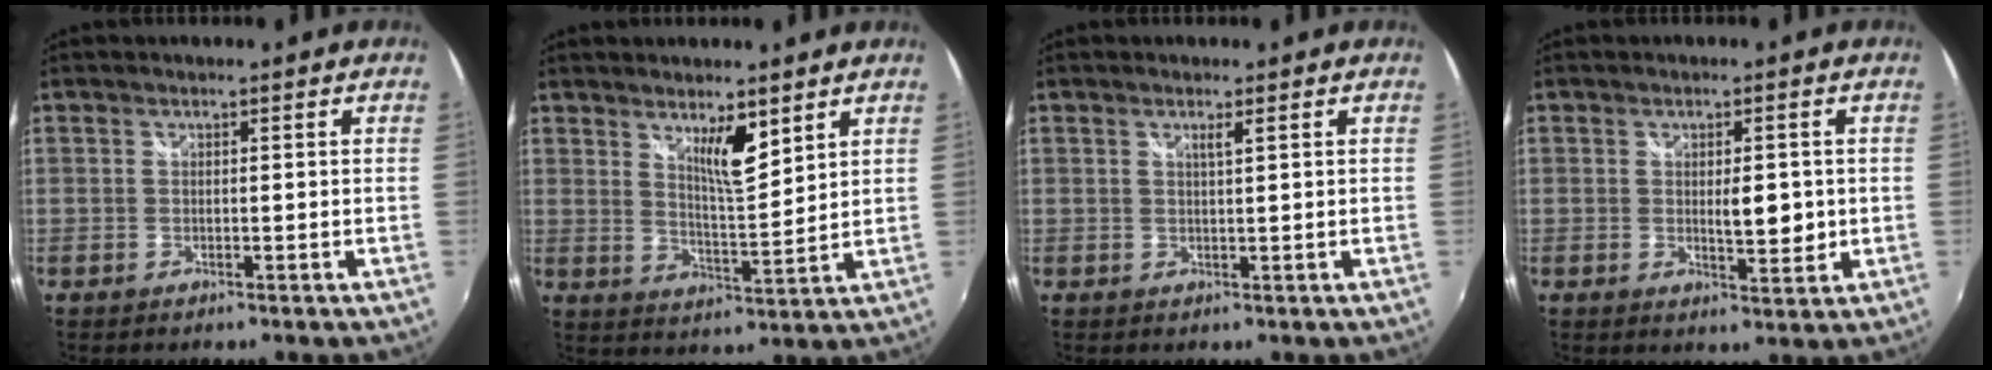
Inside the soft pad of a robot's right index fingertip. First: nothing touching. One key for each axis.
{"total": 6.7, "fx": 4.4, "fy": 1.4, "fz": 4.8, "tx": -0.077, "ty": -0.007, "tz": 0.073}
{"total": 1.2, "fx": 0.6, "fy": -0.3, "fz": 1.0, "tx": -0.016, "ty": 0.000, "tz": 0.010}
{"total": 4.8, "fx": 0.0, "fy": 1.9, "fz": 4.4, "tx": -0.065, "ty": -0.007, "tz": 0.004}